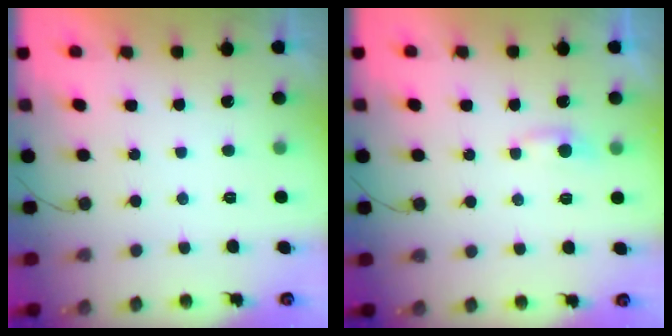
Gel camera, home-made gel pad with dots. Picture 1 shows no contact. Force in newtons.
{"total": 3.5, "press": 3.4, "slide": 0.3}